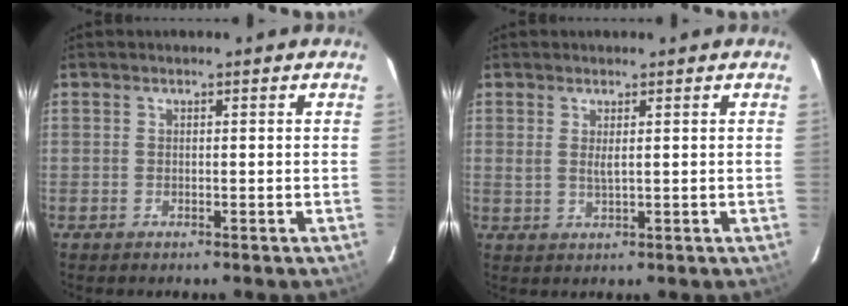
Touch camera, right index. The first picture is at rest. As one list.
[{"total": 1.8, "force": [0.6, 0.2, 1.7], "torque": [-0.031, -0.002, 0.011]}]